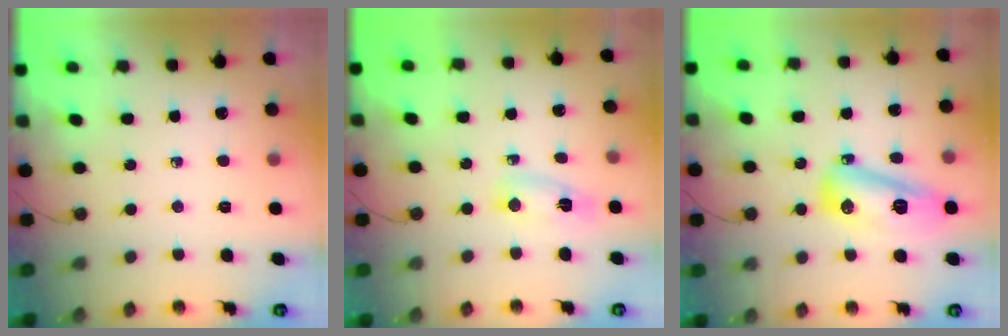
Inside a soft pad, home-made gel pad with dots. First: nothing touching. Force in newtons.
{"total": 4.1, "press": 4.0, "slide": 0.9}
{"total": 12.5, "press": 12.5, "slide": 1.0}